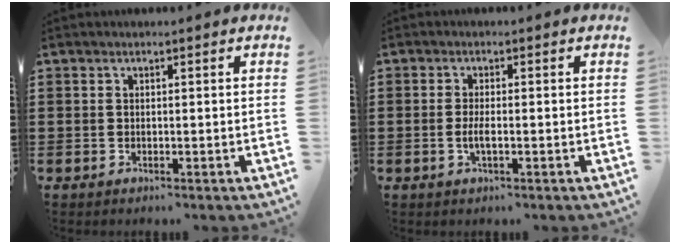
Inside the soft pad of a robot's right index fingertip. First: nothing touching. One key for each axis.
{"total": 2.3, "fx": -0.6, "fy": 0.4, "fz": 2.1, "tx": -0.045, "ty": -0.003, "tz": -0.013}